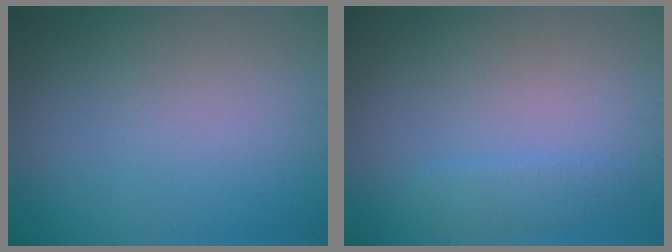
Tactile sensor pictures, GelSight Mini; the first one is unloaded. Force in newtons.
{"total": 1.4, "press": 1.4, "slide": 0.1}